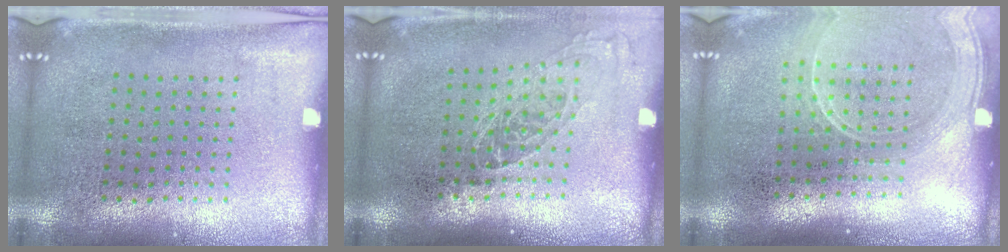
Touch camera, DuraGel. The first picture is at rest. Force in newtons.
{"total": 1.2, "press": 1.0, "slide": 0.7}
{"total": 1.6, "press": 1.4, "slide": 0.8}